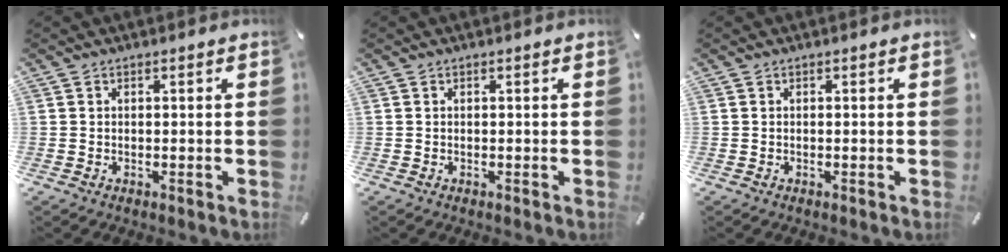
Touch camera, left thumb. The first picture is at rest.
{"total": 0.0}
{"total": 0.0}